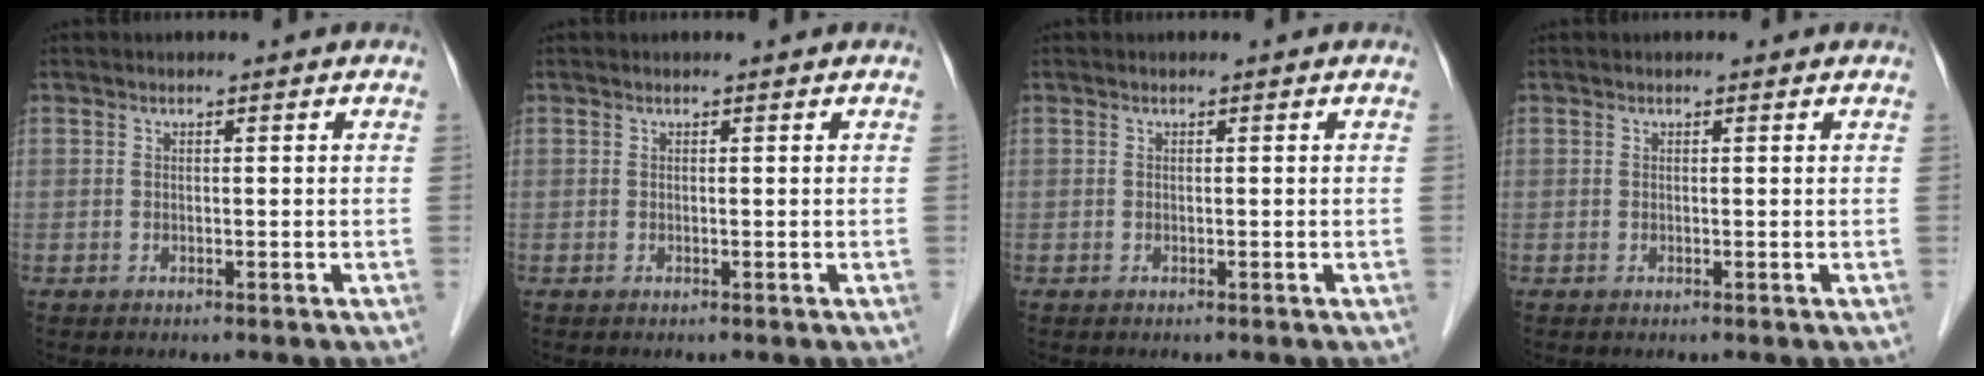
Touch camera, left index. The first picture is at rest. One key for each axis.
{"total": 0.0}
{"total": 0.0}
{"total": 0.0}